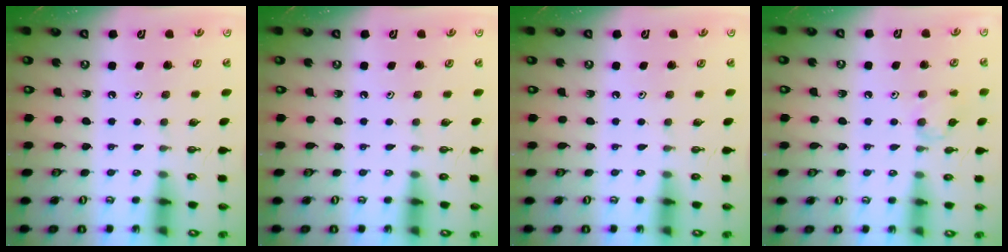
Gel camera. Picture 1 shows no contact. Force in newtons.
{"total": 0.0}
{"total": 0.0}
{"total": 7.7, "press": 7.7, "slide": 0.7}